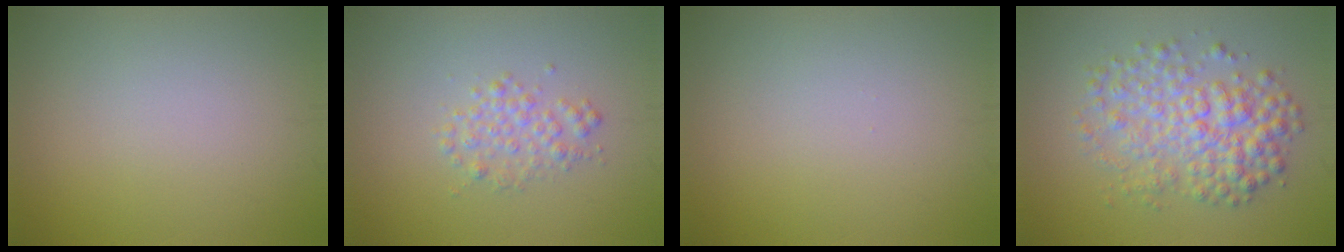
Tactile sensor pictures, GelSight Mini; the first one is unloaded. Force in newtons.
{"total": 2.0, "press": 2.0, "slide": 0.0}
{"total": 0.0}
{"total": 5.4, "press": 5.4, "slide": 0.0}